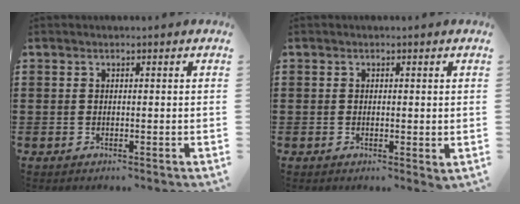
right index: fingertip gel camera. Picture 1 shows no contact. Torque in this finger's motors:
{"motor_torque": [1.10, 1.03, 0.03, 0.01]}